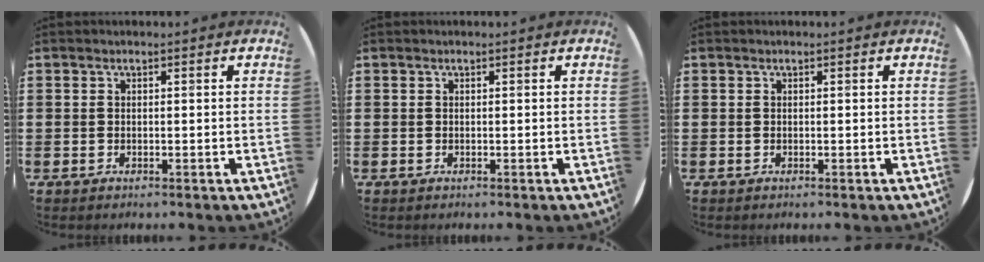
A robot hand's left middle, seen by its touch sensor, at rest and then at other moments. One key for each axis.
{"total": 0.0}
{"total": 0.0}